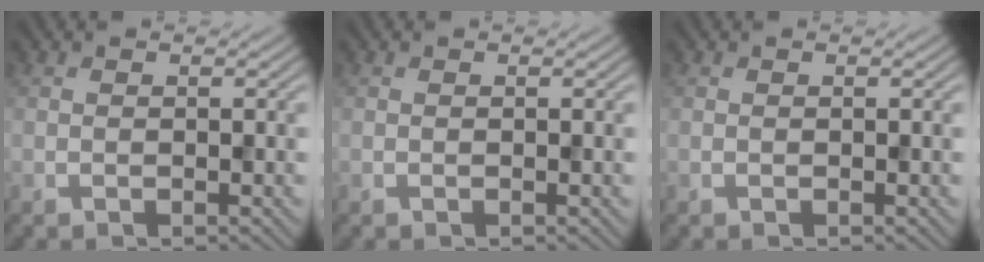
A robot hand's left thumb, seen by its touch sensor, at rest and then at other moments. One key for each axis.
{"total": 0.0}
{"total": 0.0}